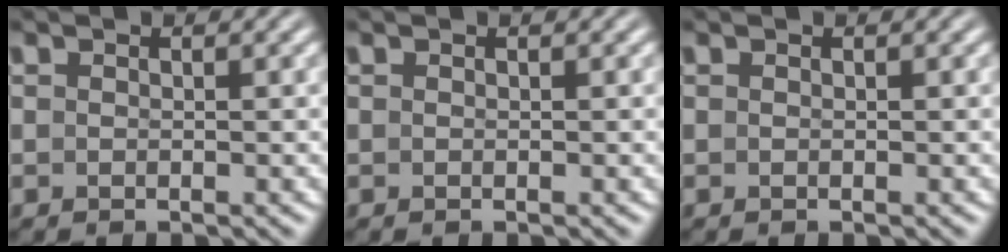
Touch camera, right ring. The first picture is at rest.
{"total": 0.0}
{"total": 0.0}